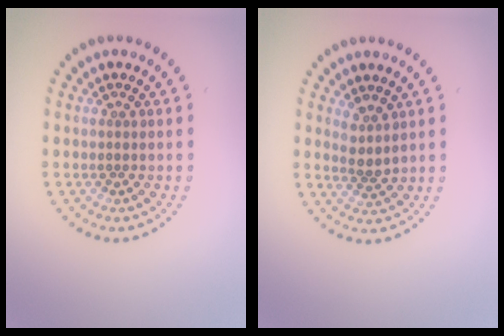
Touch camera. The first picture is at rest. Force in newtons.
{"total": 2.0, "press": 1.6, "slide": 1.2}